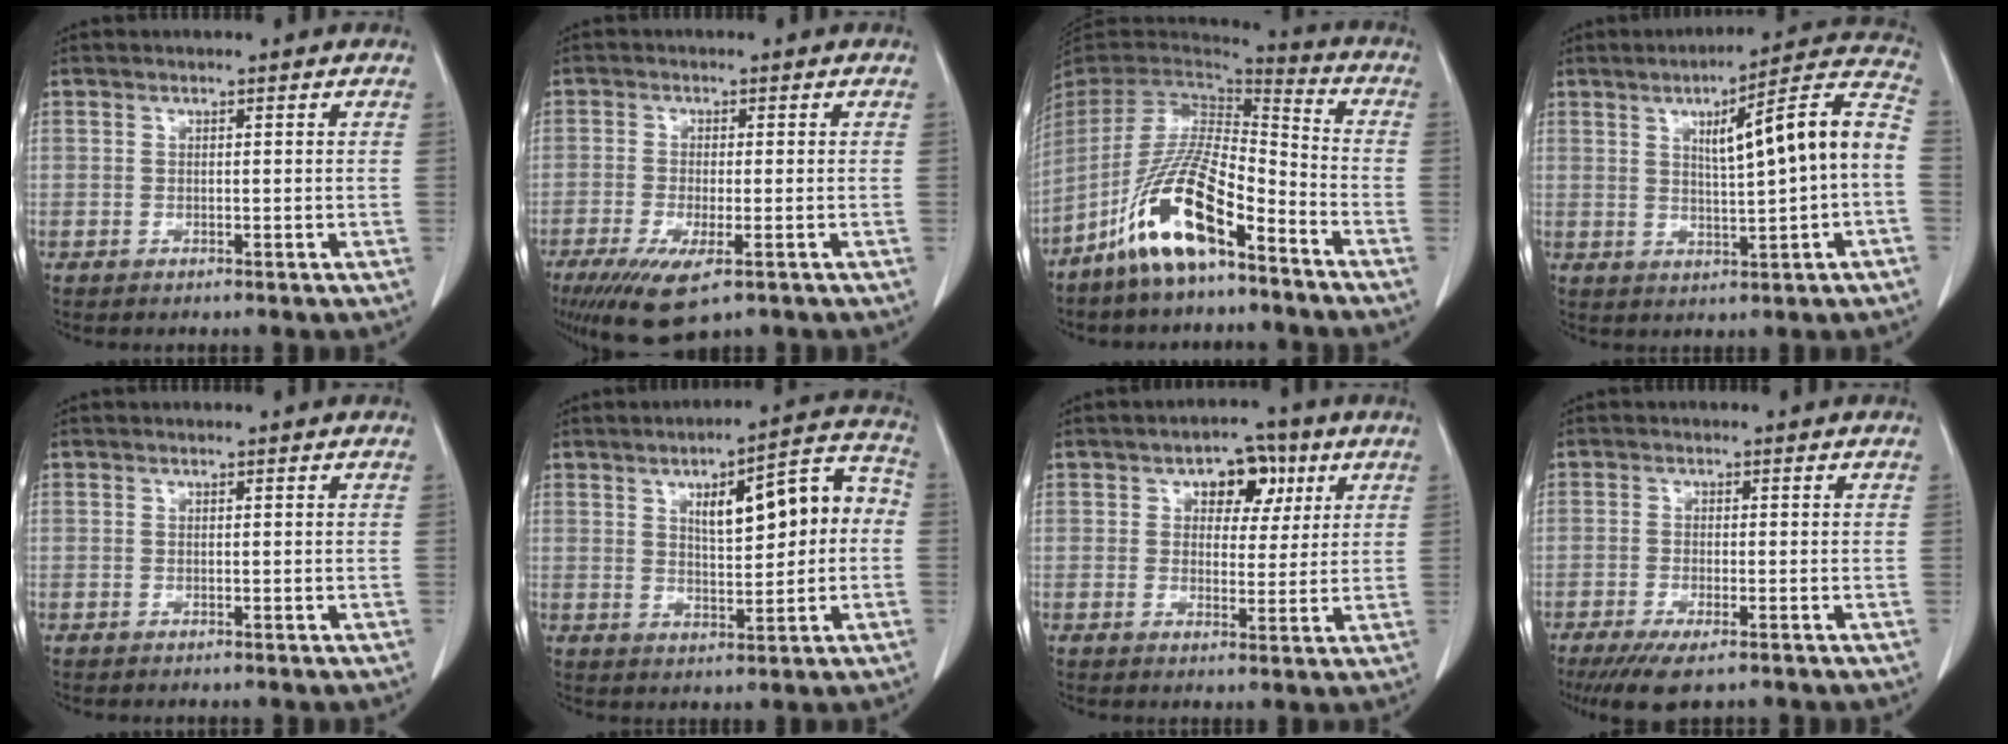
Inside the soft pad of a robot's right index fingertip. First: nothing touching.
{"total": 7.8, "force": [-4.3, 2.0, 6.2], "torque": [-0.114, -0.023, -0.069]}
{"total": 14.6, "force": [-8.9, 3.2, 11.2], "torque": [-0.228, -0.007, -0.165]}
{"total": 13.6, "force": [0.9, 0.7, 13.6], "torque": [-0.193, 0.029, 0.014]}
{"total": 0.0}
{"total": 11.7, "force": [1.7, 3.8, 11.0], "torque": [-0.151, 0.038, 0.028]}
{"total": 6.2, "force": [2.6, 4.0, 4.0], "torque": [-0.050, 0.017, 0.036]}
{"total": 5.5, "force": [-3.6, 1.2, 3.9], "torque": [-0.072, -0.015, -0.056]}